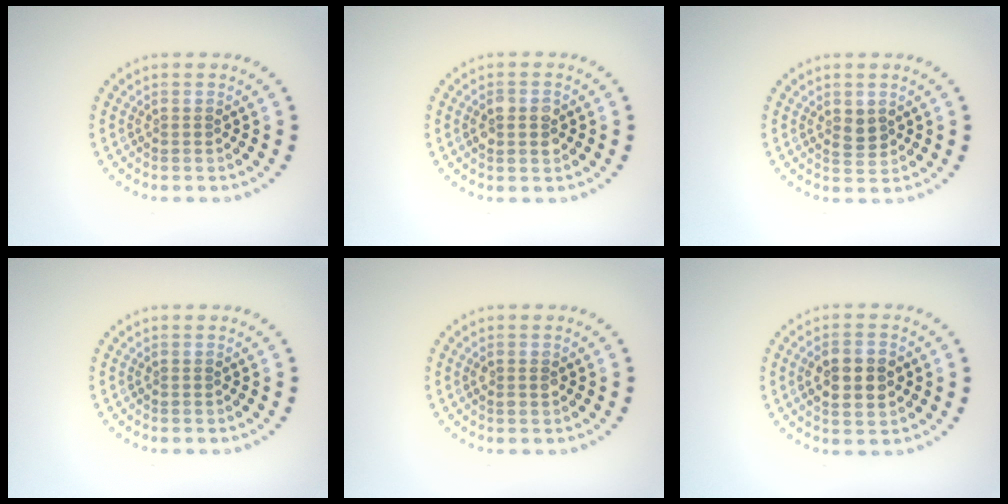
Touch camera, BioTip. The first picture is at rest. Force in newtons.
{"total": 2.6, "press": 2.6, "slide": 0.3}
{"total": 1.7, "press": 1.6, "slide": 0.5}
{"total": 0.0}
{"total": 1.1, "press": 1.1, "slide": 0.4}
{"total": 4.5, "press": 4.5, "slide": 0.1}